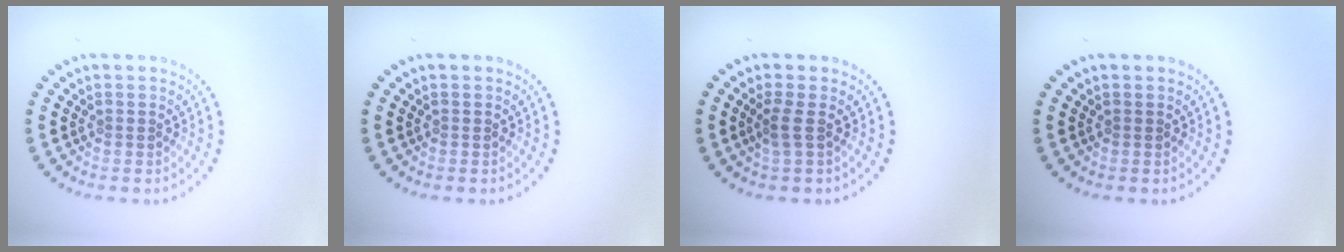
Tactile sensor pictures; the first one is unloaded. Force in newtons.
{"total": 0.0}
{"total": 1.6, "press": 1.1, "slide": 1.1}
{"total": 0.0}